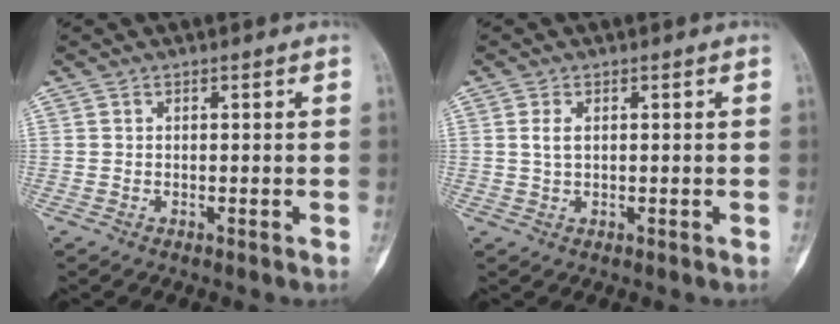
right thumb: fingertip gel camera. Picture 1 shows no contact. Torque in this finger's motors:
{"motor_torque": [0.07, 0.36, 0.13, 0.21, 0.11]}